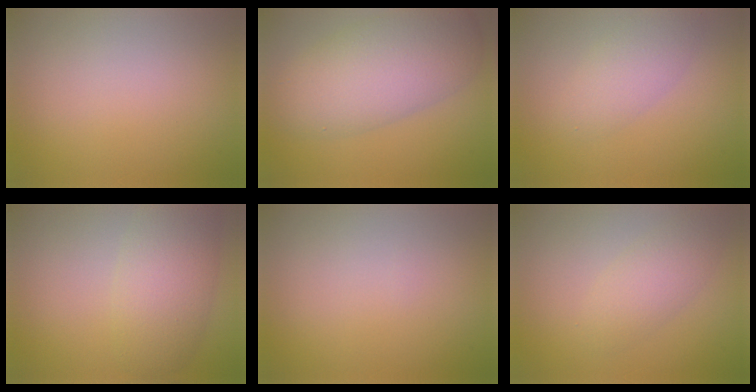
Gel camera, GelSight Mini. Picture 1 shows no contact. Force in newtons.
{"total": 7.7, "press": 7.7, "slide": 0.2}
{"total": 2.9, "press": 2.9, "slide": 0.2}
{"total": 5.4, "press": 5.4, "slide": 0.3}
{"total": 0.0}
{"total": 2.8, "press": 2.8, "slide": 0.2}